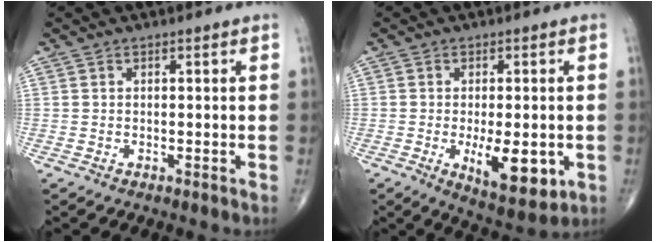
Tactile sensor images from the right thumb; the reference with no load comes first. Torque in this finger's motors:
{"motor_torque": [1.45, 1.58, 0.46, -0.57, 0.29]}